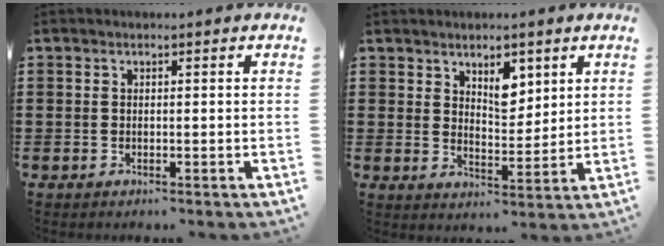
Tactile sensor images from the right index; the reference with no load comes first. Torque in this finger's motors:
{"motor_torque": [-0.01, 0.19, 0.29, 0.01]}